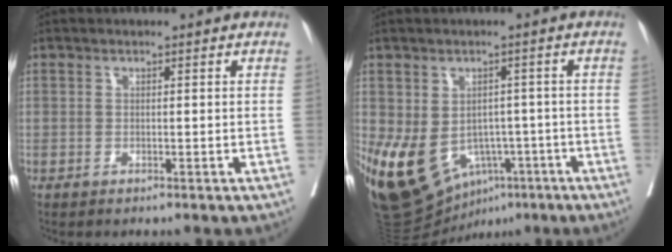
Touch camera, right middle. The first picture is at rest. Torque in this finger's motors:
{"motor_torque": [1.74, -0.40, 1.05, 0.21]}